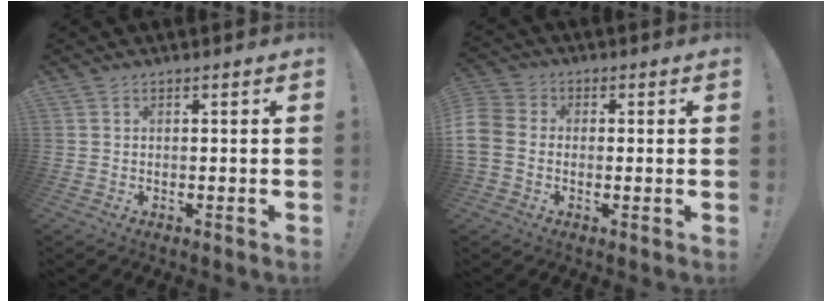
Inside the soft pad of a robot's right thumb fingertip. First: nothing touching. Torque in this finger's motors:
{"motor_torque": [1.99, 2.35, 0.31, 0.10, 0.56]}